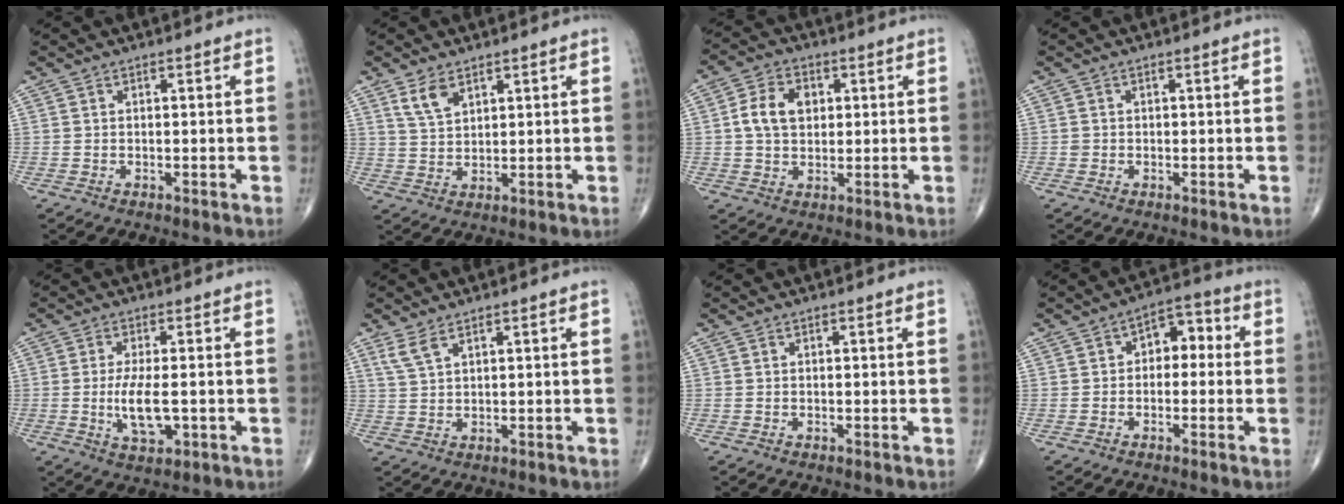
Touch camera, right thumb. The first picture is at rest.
{"total": 4.6, "force": [2.9, 2.3, 2.8], "torque": [-0.047, -0.015, 0.062]}
{"total": 7.8, "force": [1.4, 5.6, 5.3], "torque": [-0.084, 0.005, 0.022]}
{"total": 0.7, "force": [-0.1, 0.6, 0.1], "torque": [0.001, 0.003, -0.002]}
{"total": 6.6, "force": [-0.9, 2.5, 6.1], "torque": [-0.121, -0.013, -0.013]}
{"total": 3.1, "force": [2.2, 0.9, 2.0], "torque": [-0.048, -0.002, 0.054]}
{"total": 0.0}
{"total": 6.2, "force": [0.2, 4.2, 4.6], "torque": [-0.034, 0.025, -0.011]}